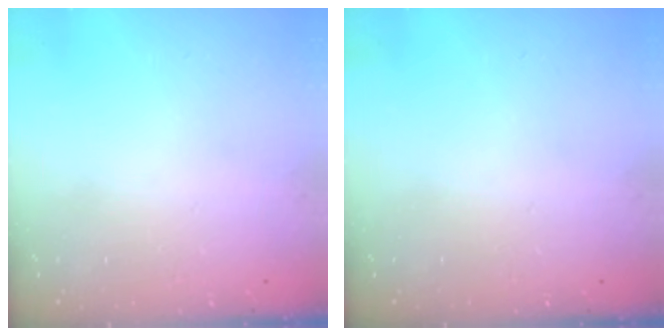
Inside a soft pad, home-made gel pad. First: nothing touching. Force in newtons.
{"total": 0.0}